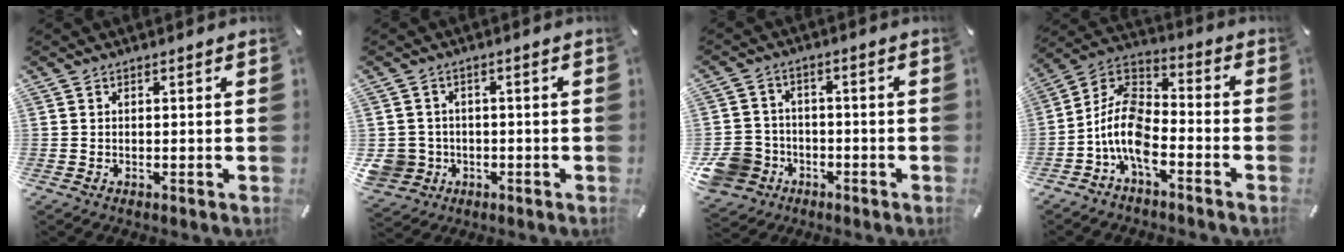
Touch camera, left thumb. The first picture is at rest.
{"total": 6.0, "force": [-1.4, 5.7, 1.2], "torque": [-0.038, 0.010, -0.025]}
{"total": 10.3, "force": [-4.3, 8.8, 3.1], "torque": [-0.083, 0.033, -0.078]}
{"total": 11.7, "force": [-6.1, 6.2, 7.7], "torque": [-0.171, 0.011, -0.120]}